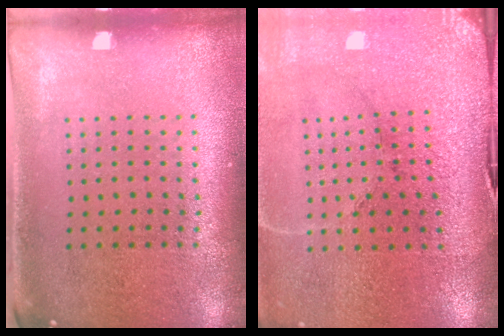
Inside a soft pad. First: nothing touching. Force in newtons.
{"total": 3.5, "press": 3.5, "slide": 0.4}